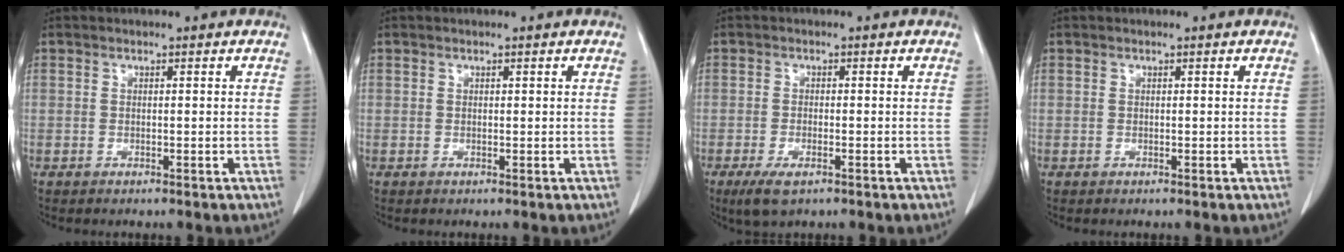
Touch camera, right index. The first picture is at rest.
{"total": 0.0}
{"total": 4.0, "force": [-2.3, 1.2, 3.0], "torque": [-0.063, -0.007, -0.035]}
{"total": 0.0}